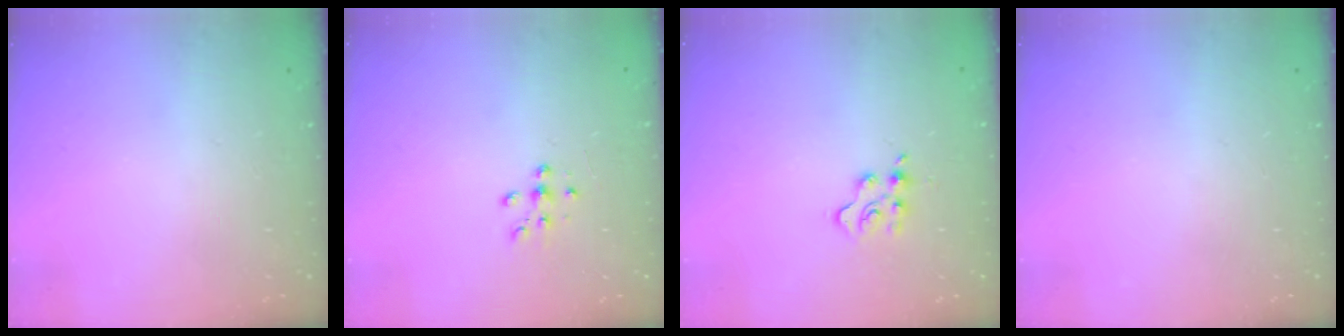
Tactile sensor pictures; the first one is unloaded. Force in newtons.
{"total": 6.1, "press": 5.9, "slide": 1.2}
{"total": 5.3, "press": 5.3, "slide": 0.5}
{"total": 0.0}